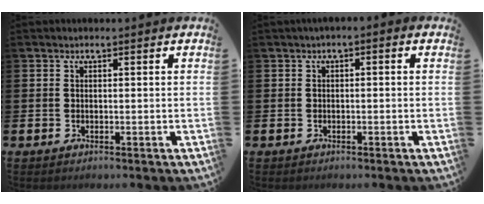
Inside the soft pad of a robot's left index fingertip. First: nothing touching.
{"total": 0.8, "force": [-0.5, 0.3, 0.6], "torque": [-0.010, 0.001, -0.011]}